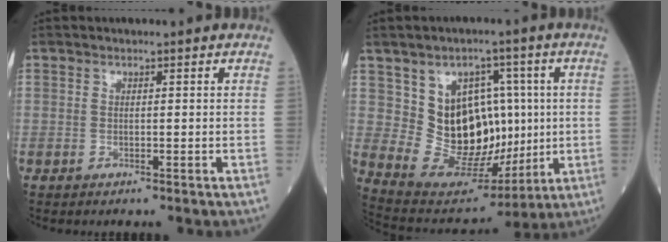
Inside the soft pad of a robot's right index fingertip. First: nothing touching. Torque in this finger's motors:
{"motor_torque": [0.54, 0.14, 0.24, 0.03]}